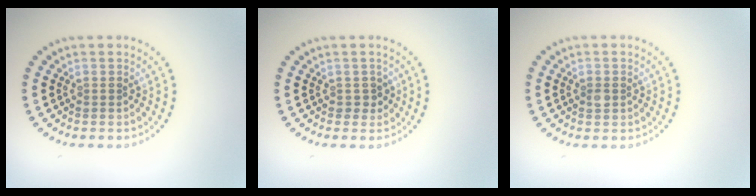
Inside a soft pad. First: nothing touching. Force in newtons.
{"total": 1.1, "press": 1.0, "slide": 0.5}
{"total": 1.0, "press": 1.0, "slide": 0.0}